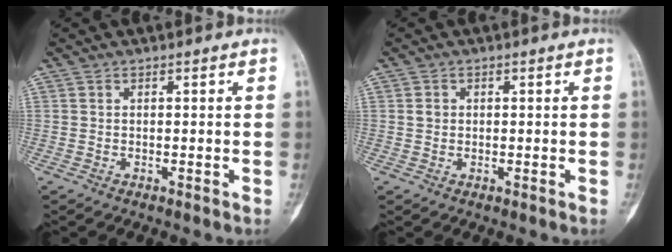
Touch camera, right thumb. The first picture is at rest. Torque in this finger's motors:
{"motor_torque": [-0.08, 0.38, 0.09, -0.19, -0.11]}